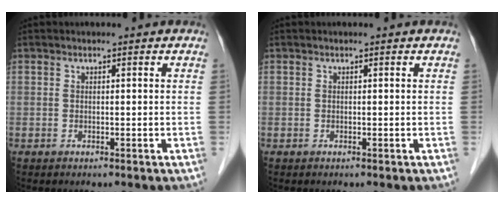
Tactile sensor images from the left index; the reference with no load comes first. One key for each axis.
{"total": 0.0}